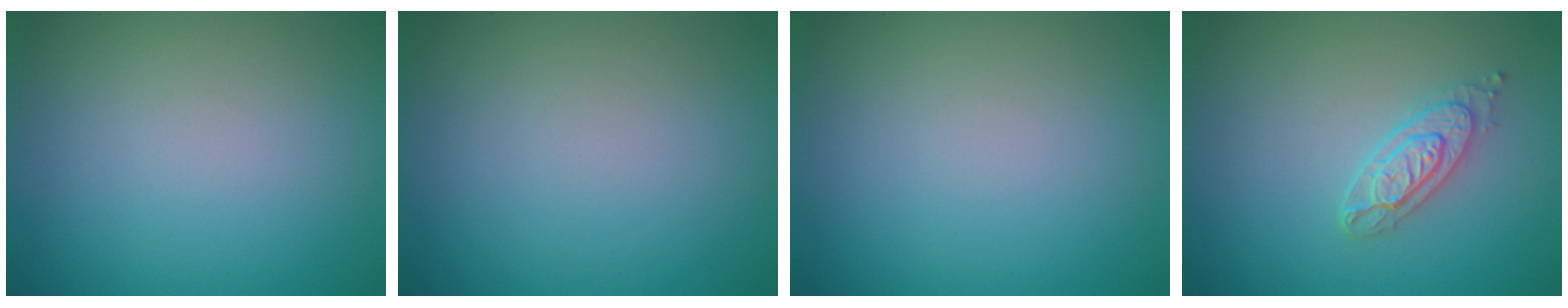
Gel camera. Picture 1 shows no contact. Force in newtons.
{"total": 0.0}
{"total": 0.0}
{"total": 2.6, "press": 2.4, "slide": 1.1}